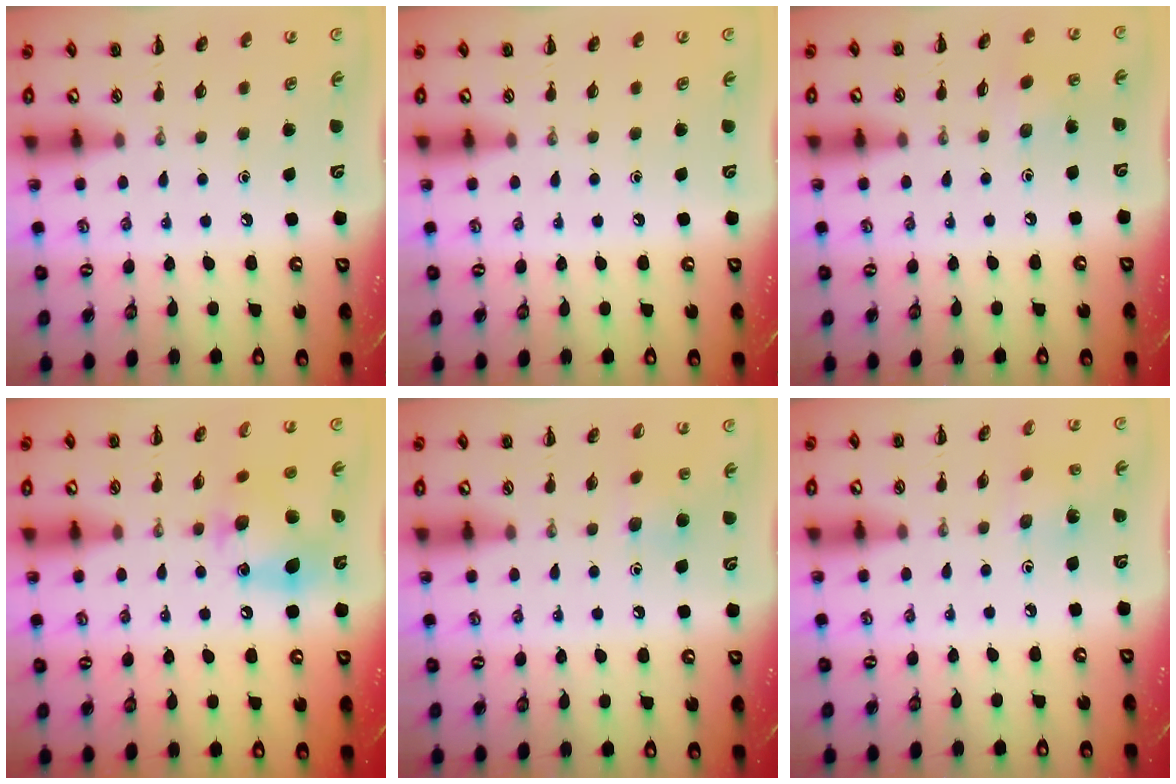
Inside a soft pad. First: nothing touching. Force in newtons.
{"total": 0.0}
{"total": 2.9, "press": 2.8, "slide": 0.6}
{"total": 11.8, "press": 11.6, "slide": 1.7}
{"total": 6.4, "press": 6.0, "slide": 2.1}
{"total": 2.1, "press": 1.9, "slide": 0.7}